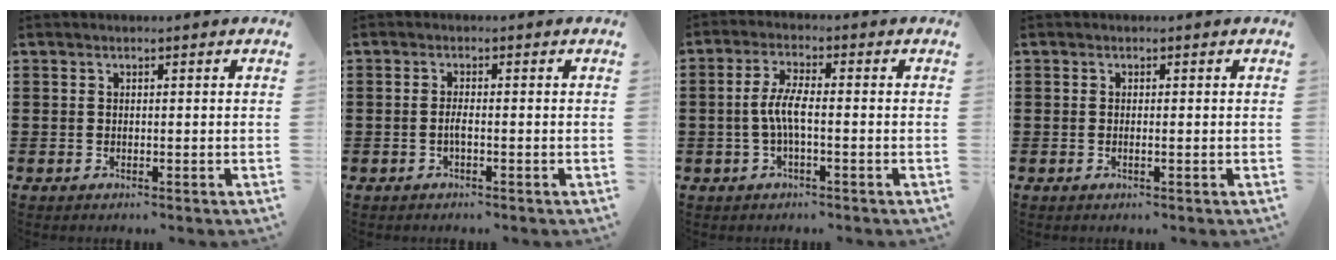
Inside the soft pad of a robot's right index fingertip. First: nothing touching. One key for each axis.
{"total": 1.7, "fx": -0.7, "fy": 0.0, "fz": 1.6, "tx": -0.039, "ty": -0.006, "tz": -0.015}
{"total": 4.6, "fx": -1.0, "fy": 1.0, "fz": 4.4, "tx": -0.101, "ty": -0.004, "tz": -0.026}
{"total": 0.8, "fx": -0.2, "fy": -0.1, "fz": 0.7, "tx": -0.013, "ty": -0.006, "tz": -0.004}